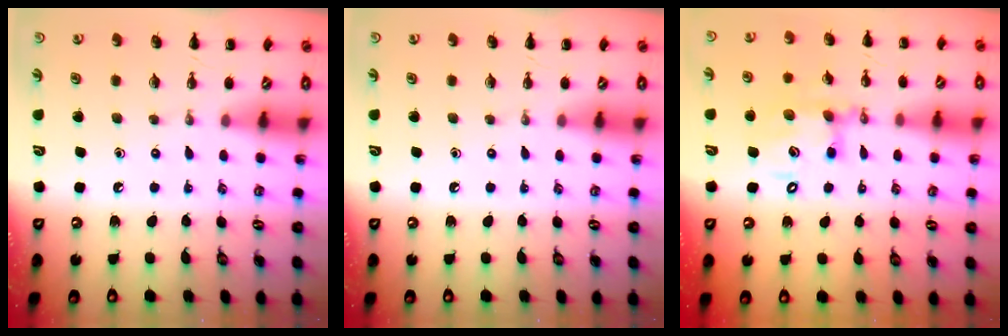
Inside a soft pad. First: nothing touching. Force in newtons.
{"total": 0.0}
{"total": 12.8, "press": 12.5, "slide": 2.8}